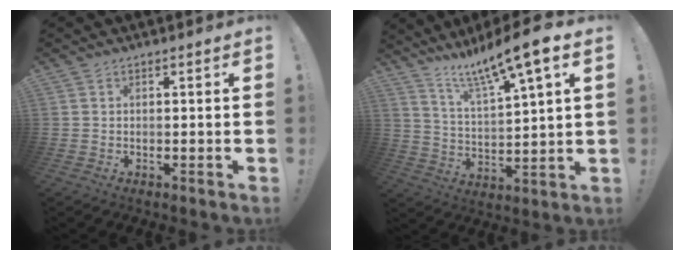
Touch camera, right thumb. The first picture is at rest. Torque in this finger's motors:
{"motor_torque": [-1.09, 1.40, 0.27, 0.12, 0.09]}